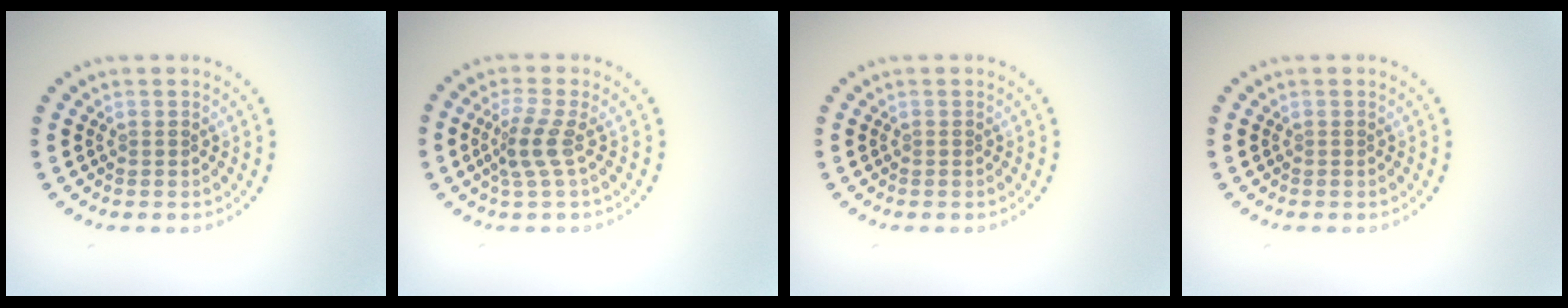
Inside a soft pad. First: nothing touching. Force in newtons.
{"total": 2.4, "press": 1.7, "slide": 1.7}
{"total": 0.0}
{"total": 0.0}